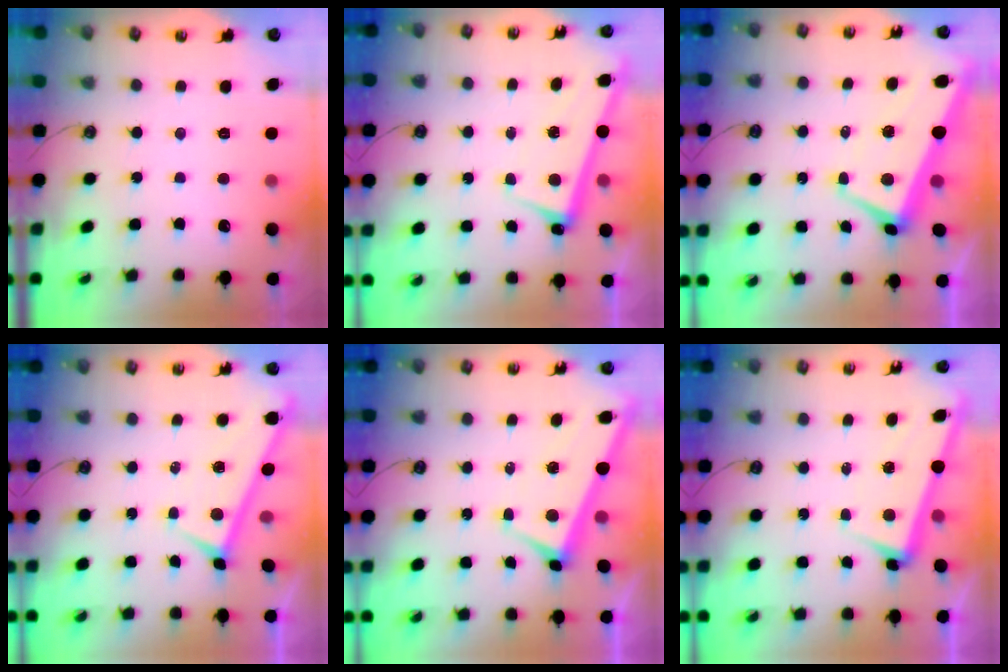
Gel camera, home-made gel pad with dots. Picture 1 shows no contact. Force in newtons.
{"total": 2.6, "press": 2.4, "slide": 0.9}
{"total": 1.7, "press": 1.1, "slide": 1.3}
{"total": 0.0}
{"total": 2.9, "press": 2.8, "slide": 0.9}
{"total": 3.0, "press": 2.8, "slide": 1.1}